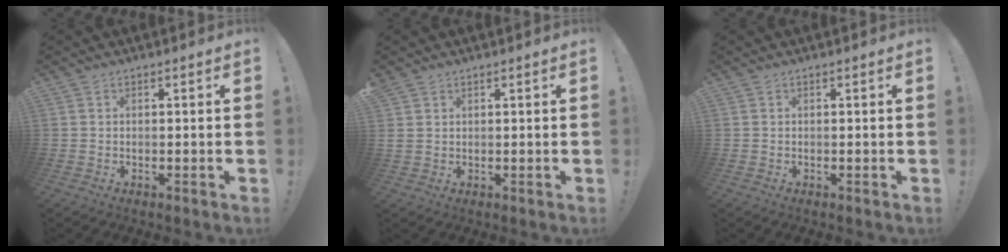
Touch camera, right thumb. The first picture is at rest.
{"total": 2.0, "force": [1.4, 1.3, 0.6], "torque": [-0.004, -0.005, 0.027]}
{"total": 0.0}